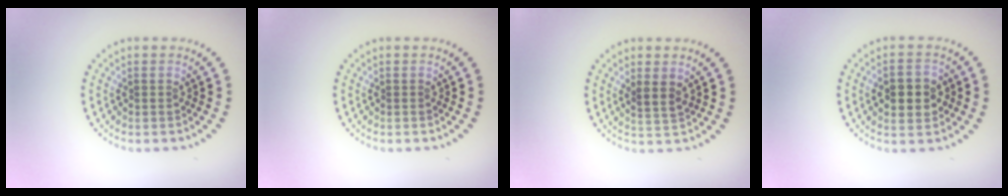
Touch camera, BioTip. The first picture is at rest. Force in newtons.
{"total": 0.0}
{"total": 1.9, "press": 1.4, "slide": 1.2}
{"total": 3.4, "press": 3.4, "slide": 0.1}